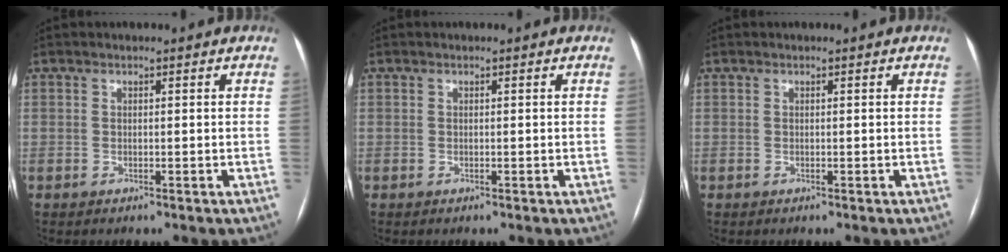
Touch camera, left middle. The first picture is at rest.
{"total": 0.0}
{"total": 0.0}